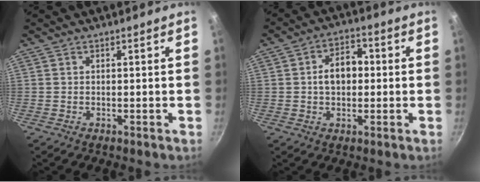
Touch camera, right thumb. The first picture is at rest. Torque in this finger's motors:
{"motor_torque": [-0.59, 0.74, 0.82, -0.04, 0.01]}